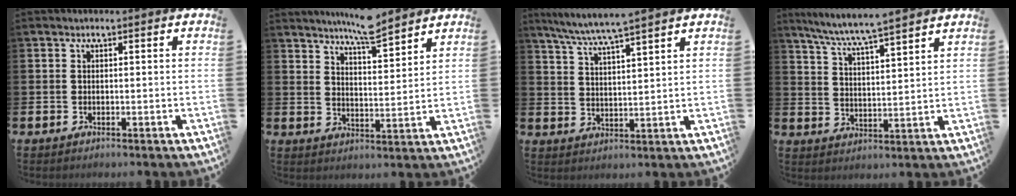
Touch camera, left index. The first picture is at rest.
{"total": 6.6, "force": [6.4, 0.3, 1.4], "torque": [-0.036, -0.039, 0.114]}
{"total": 5.9, "force": [5.6, -0.7, 1.8], "torque": [-0.054, -0.030, 0.098]}
{"total": 6.6, "force": [6.3, -0.4, 1.7], "torque": [-0.057, -0.041, 0.109]}